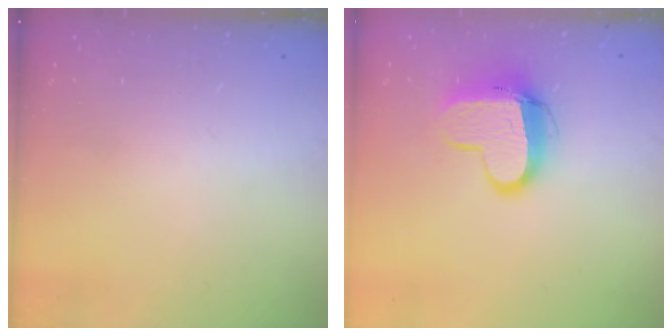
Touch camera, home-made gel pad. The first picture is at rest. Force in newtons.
{"total": 11.6, "press": 11.5, "slide": 1.2}